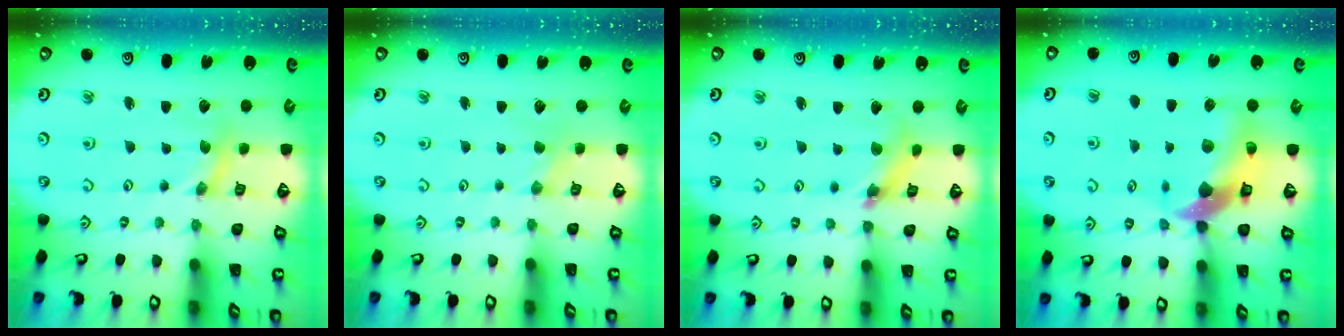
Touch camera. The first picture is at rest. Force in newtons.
{"total": 0.0}
{"total": 7.0, "press": 6.9, "slide": 0.6}
{"total": 14.0, "press": 13.8, "slide": 2.1}